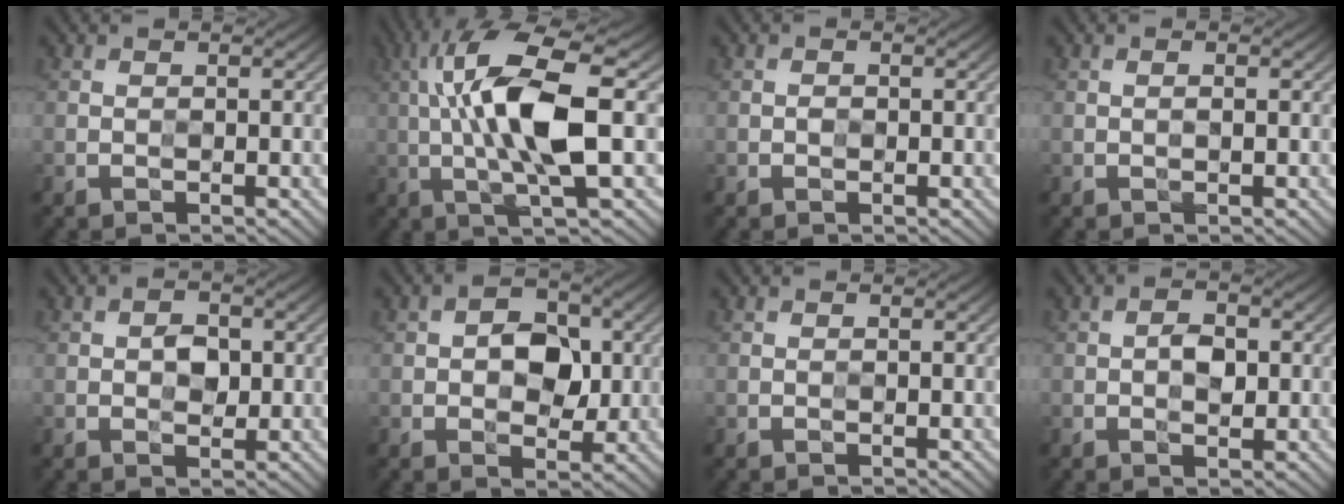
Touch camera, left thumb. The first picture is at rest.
{"total": 12.7, "force": [1.1, 3.3, 12.3], "torque": [-0.245, 0.016, 0.021]}
{"total": 0.6, "force": [-0.1, 0.5, 0.3], "torque": [-0.003, -0.002, -0.004]}
{"total": 0.6, "force": [0.0, 0.1, 0.6], "torque": [-0.010, 0.000, -0.001]}
{"total": 2.6, "force": [0.1, 1.8, 1.9], "torque": [-0.032, -0.001, -0.001]}
{"total": 5.7, "force": [0.3, 3.8, 4.2], "torque": [-0.059, 0.001, -0.002]}
{"total": 0.0}
{"total": 2.8, "force": [0.0, 1.6, 2.3], "torque": [-0.038, 0.001, -0.004]}